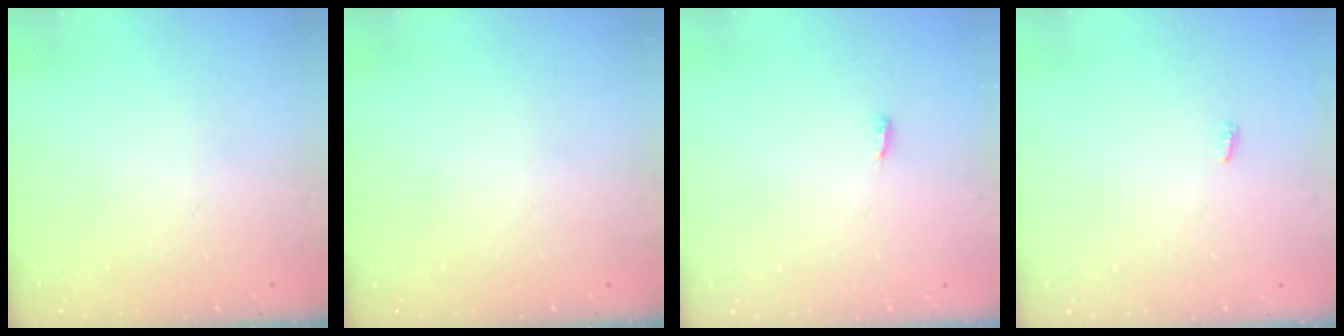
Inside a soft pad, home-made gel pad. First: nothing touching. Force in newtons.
{"total": 0.0}
{"total": 4.9, "press": 4.2, "slide": 2.5}
{"total": 2.3, "press": 2.3, "slide": 0.3}